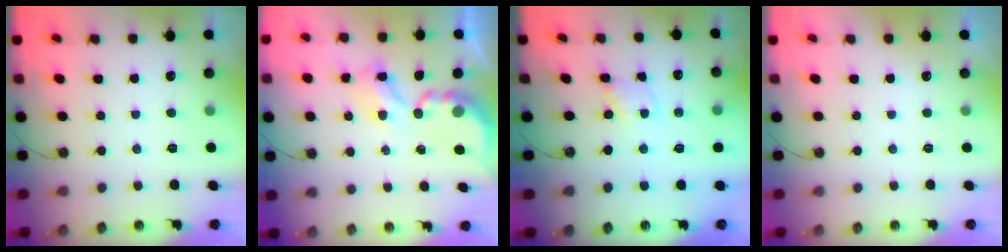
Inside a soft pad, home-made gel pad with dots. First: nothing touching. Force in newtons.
{"total": 4.3, "press": 4.3, "slide": 0.0}
{"total": 1.8, "press": 1.8, "slide": 0.2}
{"total": 0.0}